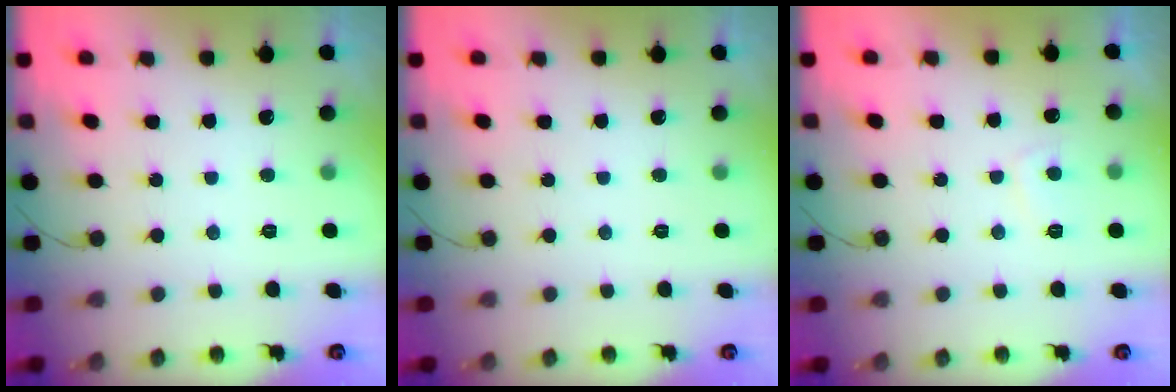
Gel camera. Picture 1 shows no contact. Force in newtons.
{"total": 0.0}
{"total": 2.9, "press": 2.8, "slide": 0.6}